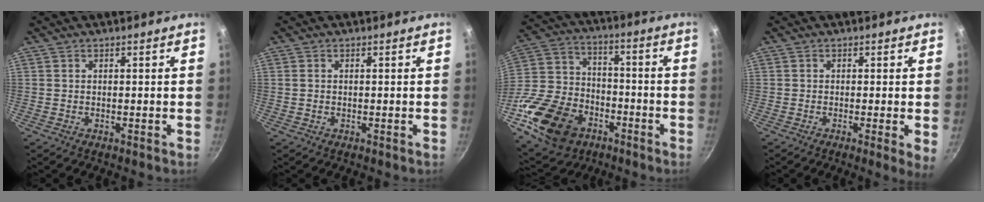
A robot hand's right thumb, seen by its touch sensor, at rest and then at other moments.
{"total": 0.6, "force": [0.0, 0.4, 0.3], "torque": [-0.008, 0.002, 0.002]}
{"total": 22.0, "force": [-10.1, 15.1, 12.3], "torque": [-0.249, 0.049, -0.177]}
{"total": 3.2, "force": [-0.4, 0.4, 3.2], "torque": [-0.054, -0.011, -0.011]}